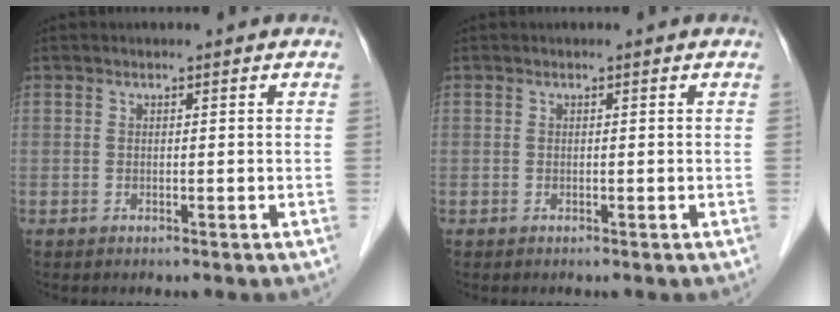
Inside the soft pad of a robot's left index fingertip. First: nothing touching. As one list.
[{"total": 0.0}]